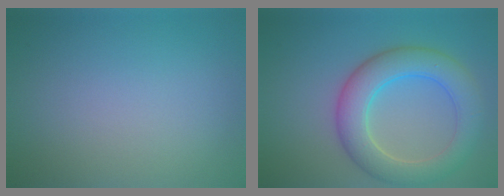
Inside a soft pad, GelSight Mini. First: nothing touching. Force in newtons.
{"total": 6.6, "press": 6.6, "slide": 0.2}